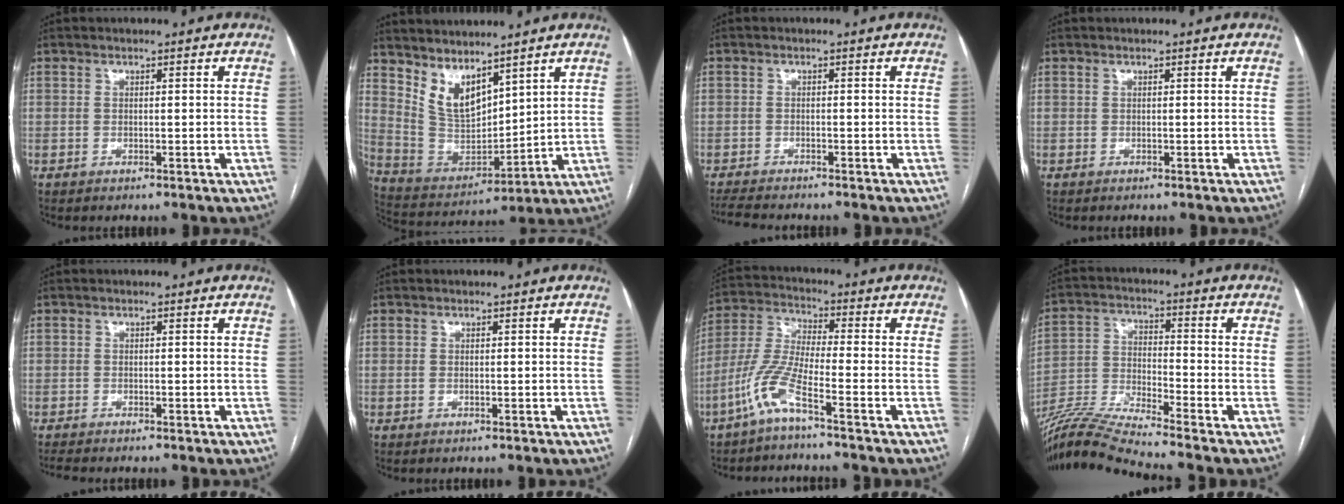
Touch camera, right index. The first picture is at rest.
{"total": 9.6, "force": [6.8, 4.1, 5.3], "torque": [-0.112, 0.003, 0.158]}
{"total": 4.9, "force": [-4.6, 0.8, 1.6], "torque": [-0.024, -0.013, -0.076]}
{"total": 0.0}
{"total": 1.4, "force": [-1.4, 0.1, 0.1], "torque": [-0.004, -0.005, -0.024]}
{"total": 0.0}
{"total": 7.6, "force": [-4.7, 0.0, 6.0], "torque": [-0.145, 0.000, -0.104]}
{"total": 12.6, "force": [-11.7, -2.4, 4.2], "torque": [-0.082, -0.006, -0.220]}